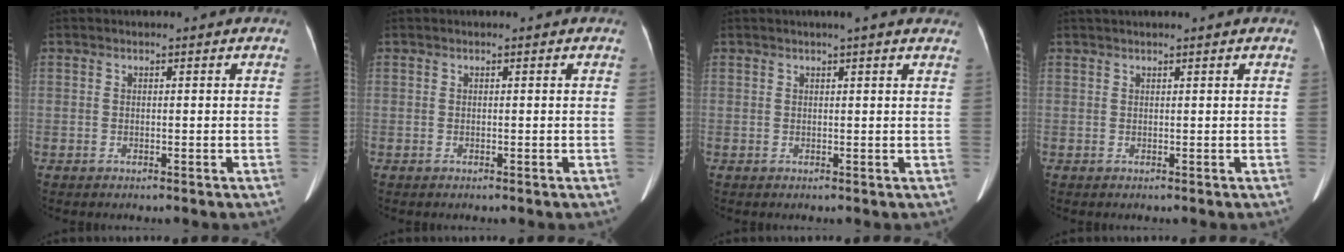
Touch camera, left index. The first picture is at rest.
{"total": 0.0}
{"total": 5.6, "force": [4.7, 0.5, 3.0], "torque": [-0.039, 0.017, 0.046]}
{"total": 2.8, "force": [2.4, -0.1, 1.4], "torque": [-0.013, 0.038, 0.039]}